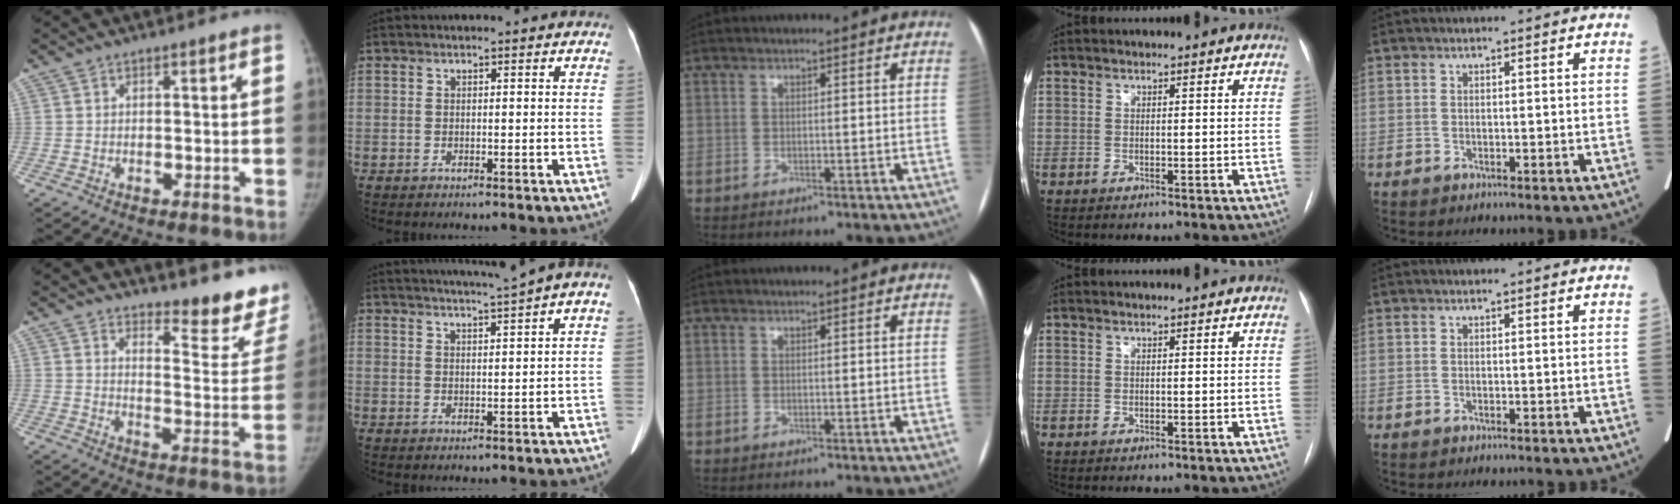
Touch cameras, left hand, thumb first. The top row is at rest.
{"thumb": {"total": 14.4, "force": [13.3, 2.9, 4.7], "torque": [-0.023, -0.152, 0.151]}, "index": {"total": 6.5, "force": [4.5, -0.7, 4.7], "torque": [-0.067, 0.022, 0.059]}}